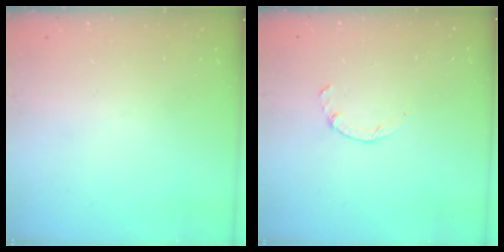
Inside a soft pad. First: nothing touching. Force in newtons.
{"total": 1.5, "press": 1.4, "slide": 0.3}